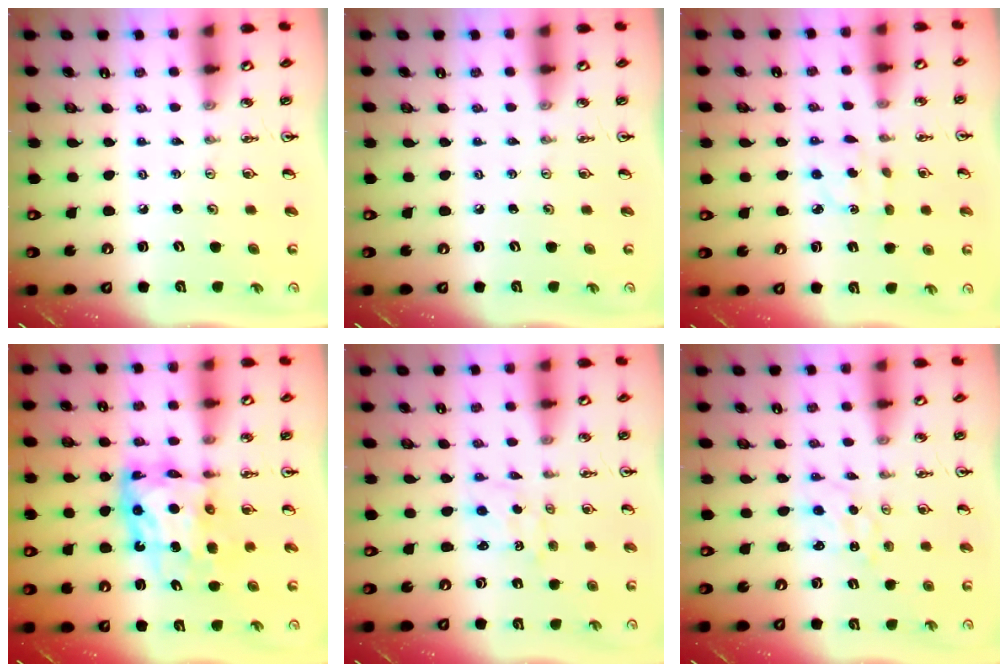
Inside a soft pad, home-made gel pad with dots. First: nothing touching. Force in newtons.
{"total": 0.0}
{"total": 2.0, "press": 2.0, "slide": 0.4}
{"total": 12.2, "press": 12.1, "slide": 1.2}
{"total": 1.1, "press": 0.9, "slide": 0.6}
{"total": 0.6, "press": 0.6, "slide": 0.1}